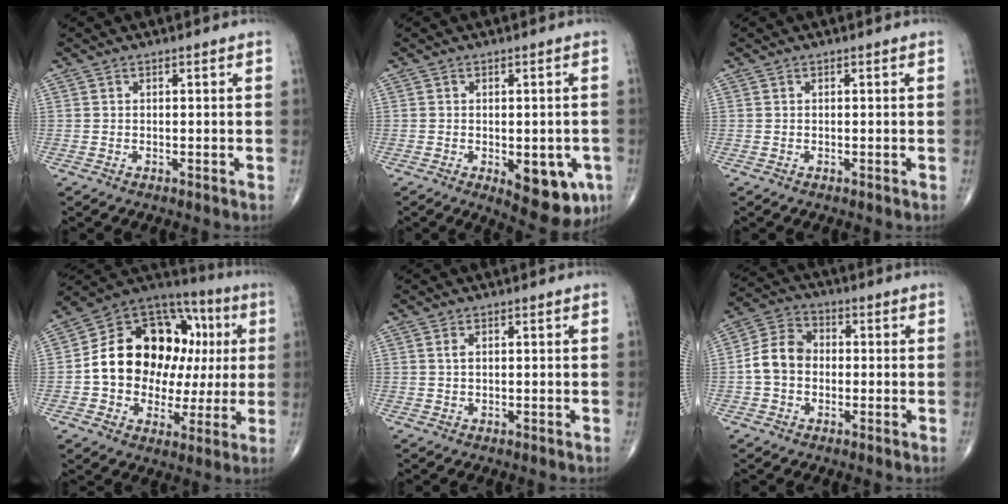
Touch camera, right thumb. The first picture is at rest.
{"total": 10.6, "force": [-3.6, 5.0, 8.7], "torque": [-0.084, 0.000, -0.035]}
{"total": 0.0}
{"total": 23.5, "force": [2.1, 16.7, 16.5], "torque": [-0.219, 0.045, 0.039]}
{"total": 1.2, "force": [0.4, 0.6, 0.9], "torque": [-0.021, 0.003, 0.009]}
{"total": 8.0, "force": [-0.7, 6.4, 4.9], "torque": [-0.081, 0.028, -0.026]}